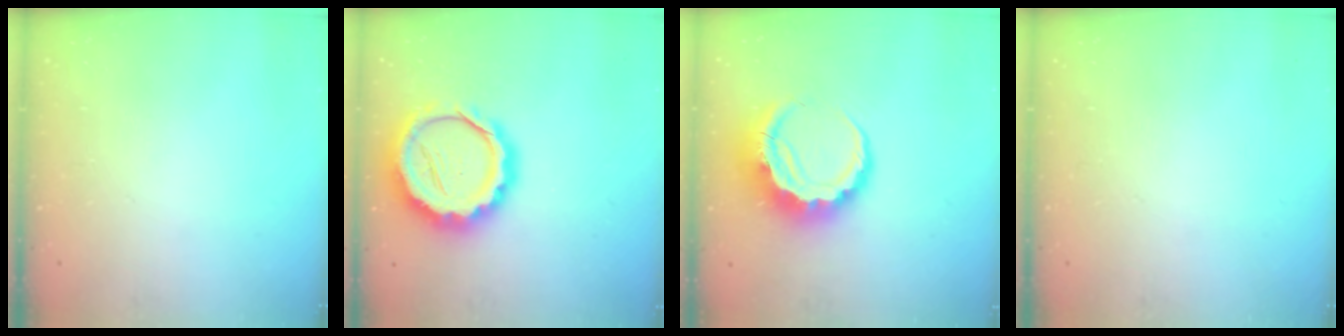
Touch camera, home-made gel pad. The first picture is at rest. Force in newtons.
{"total": 18.3, "press": 18.0, "slide": 3.6}
{"total": 8.8, "press": 8.6, "slide": 1.9}
{"total": 0.0}